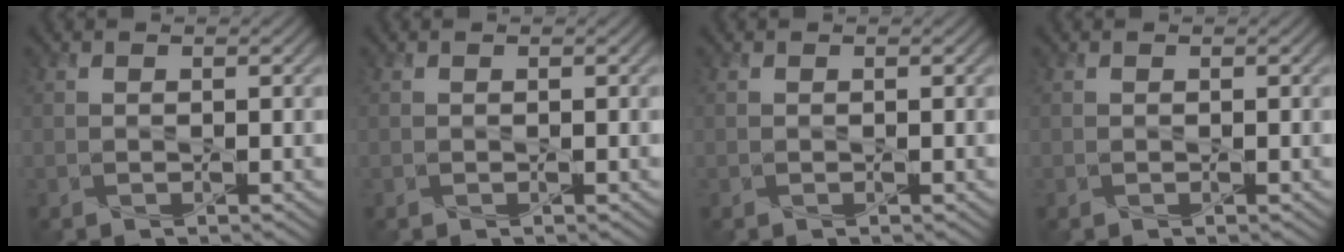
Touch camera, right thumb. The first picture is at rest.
{"total": 0.0}
{"total": 0.0}
{"total": 0.0}